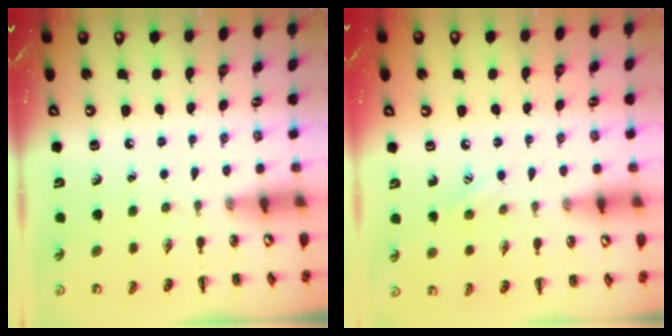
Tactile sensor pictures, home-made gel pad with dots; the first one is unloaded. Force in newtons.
{"total": 6.1, "press": 6.0, "slide": 1.3}